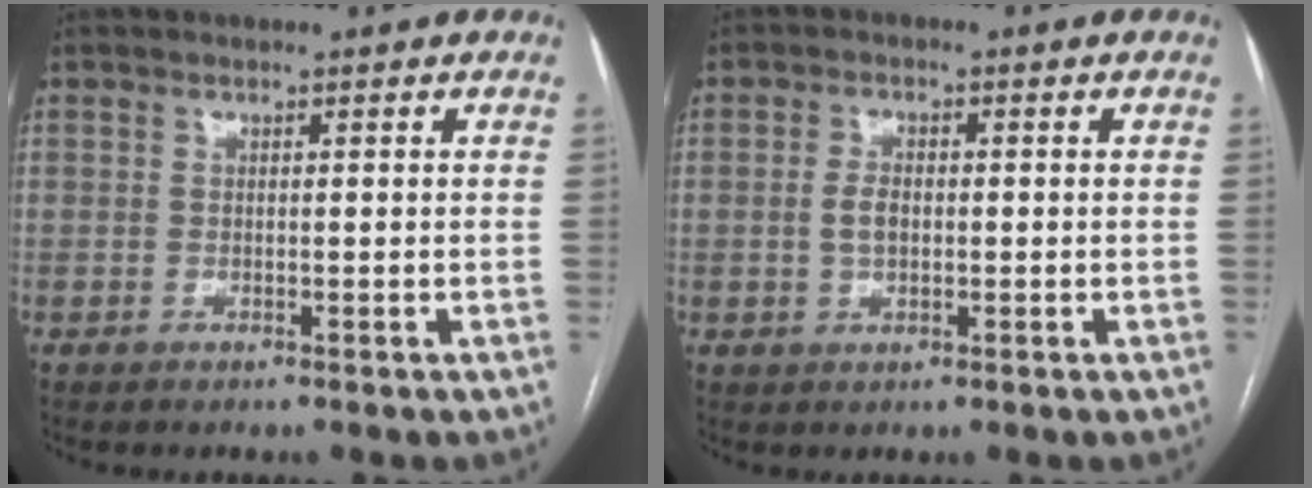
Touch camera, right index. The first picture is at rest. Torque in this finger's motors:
{"motor_torque": [0.31, 0.07, 0.07, 0.02]}